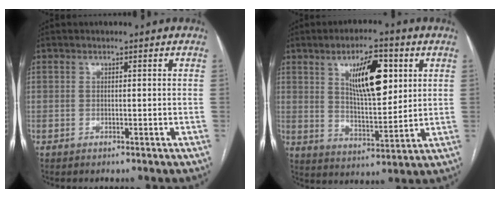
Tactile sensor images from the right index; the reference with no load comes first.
{"total": 11.8, "force": [4.4, 3.6, 10.3], "torque": [-0.172, 0.005, 0.078]}